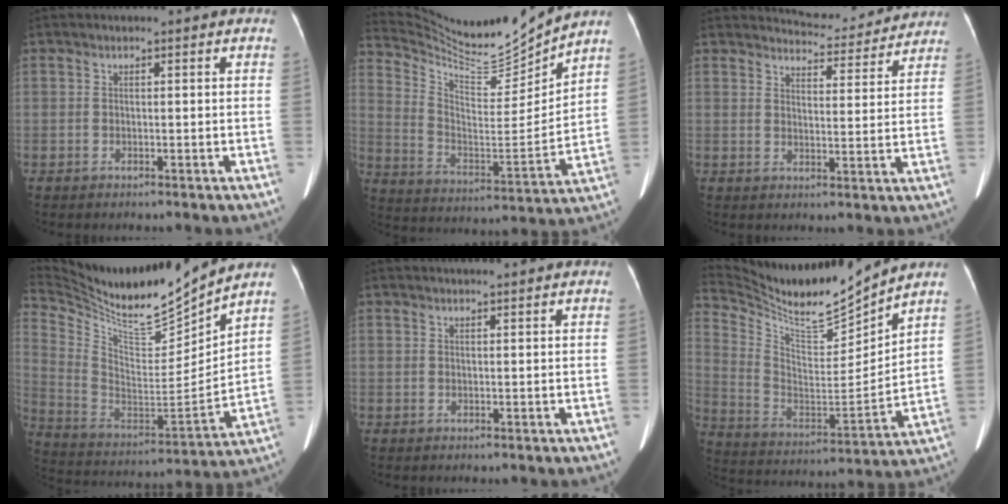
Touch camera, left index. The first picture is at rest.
{"total": 16.1, "force": [15.6, -0.4, 3.9], "torque": [-0.088, -0.040, 0.268]}
{"total": 9.4, "force": [9.3, 1.4, 0.4], "torque": [0.000, -0.003, 0.109]}
{"total": 21.4, "force": [19.6, 1.0, 8.4], "torque": [-0.175, -0.045, 0.343]}
{"total": 2.8, "force": [2.6, -0.3, 1.0], "torque": [-0.013, 0.018, 0.038]}
{"total": 17.3, "force": [16.3, -0.2, 5.7], "torque": [-0.127, -0.029, 0.293]}